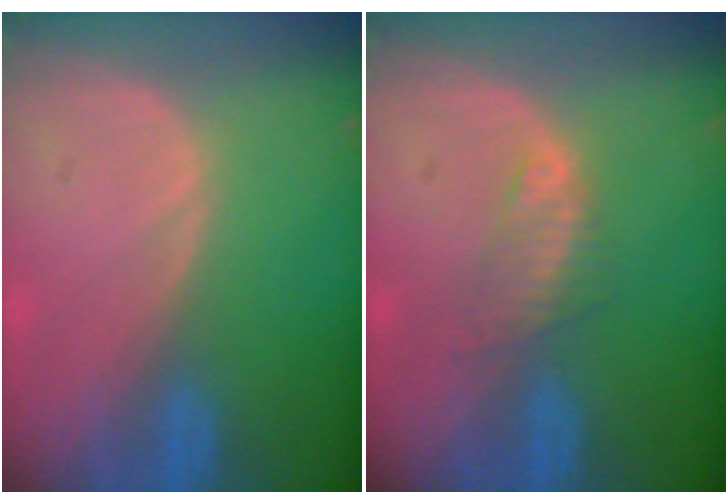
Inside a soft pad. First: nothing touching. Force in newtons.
{"total": 2.5, "press": 2.4, "slide": 0.3}